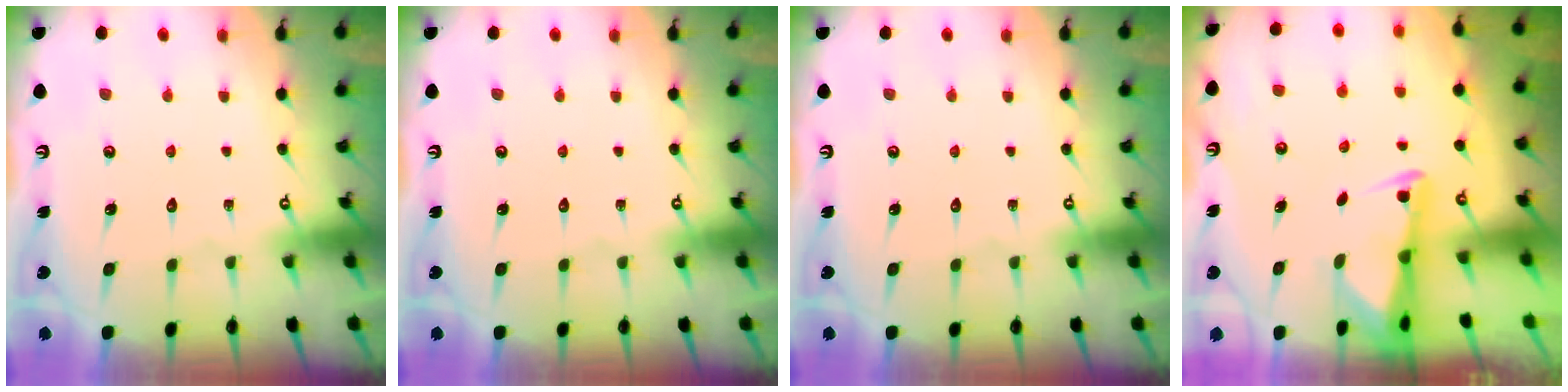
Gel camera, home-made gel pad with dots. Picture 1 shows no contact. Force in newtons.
{"total": 0.0}
{"total": 0.0}
{"total": 2.3, "press": 2.2, "slide": 0.5}